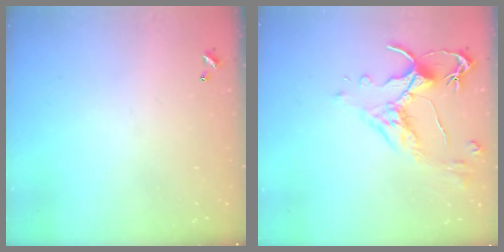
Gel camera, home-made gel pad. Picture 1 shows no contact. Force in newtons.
{"total": 2.5, "press": 2.1, "slide": 1.4}